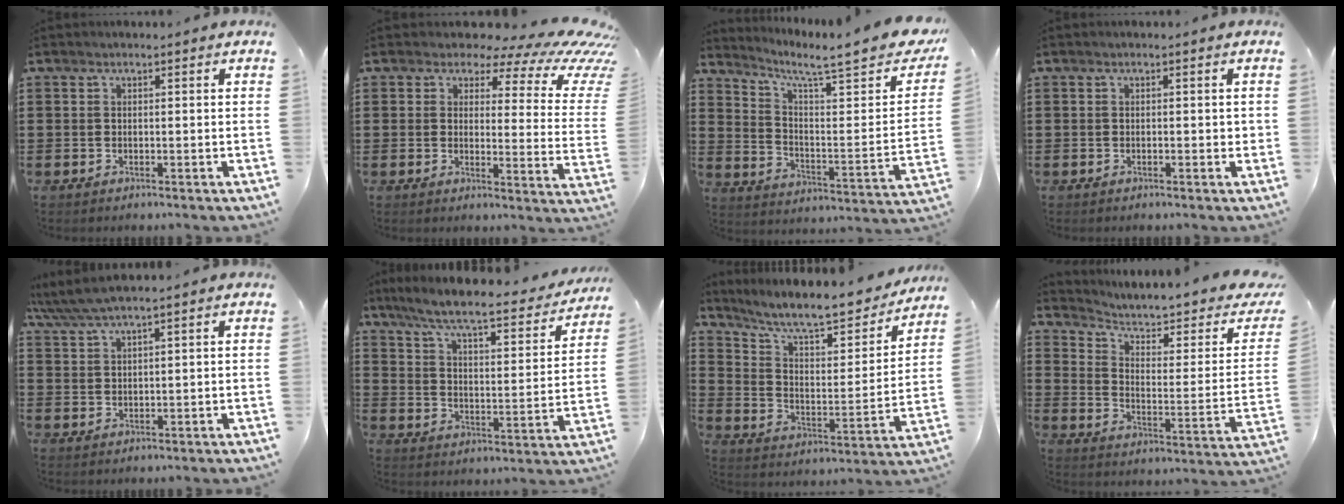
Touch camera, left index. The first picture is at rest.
{"total": 6.5, "force": [4.6, 2.5, 3.8], "torque": [-0.071, -0.029, 0.074]}
{"total": 7.6, "force": [6.1, 0.5, 4.4], "torque": [-0.090, -0.053, 0.090]}
{"total": 0.7, "force": [-0.1, 0.2, 0.7], "torque": [-0.013, -0.002, -0.002]}
{"total": 3.1, "force": [2.0, 0.0, 2.3], "torque": [-0.057, -0.003, 0.033]}
{"total": 7.6, "force": [6.5, 0.0, 3.9], "torque": [-0.104, -0.046, 0.106]}
{"total": 9.9, "force": [8.3, 1.4, 5.1], "torque": [-0.124, -0.055, 0.138]}
{"total": 5.0, "force": [3.7, 1.7, 2.8], "torque": [-0.067, -0.027, 0.058]}